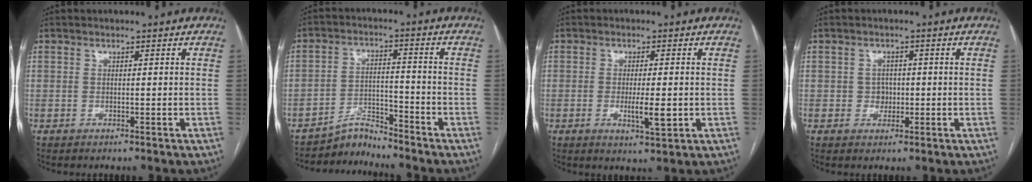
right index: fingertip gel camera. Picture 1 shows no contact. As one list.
[{"total": 4.6, "force": [-4.4, 0.3, -1.0], "torque": [0.022, 0.008, -0.076]}, {"total": 4.6, "force": [-0.8, 0.8, 4.4], "torque": [-0.080, -0.008, -0.010]}, {"total": 2.2, "force": [-0.3, 1.9, 0.9], "torque": [-0.008, 0.005, -0.003]}]